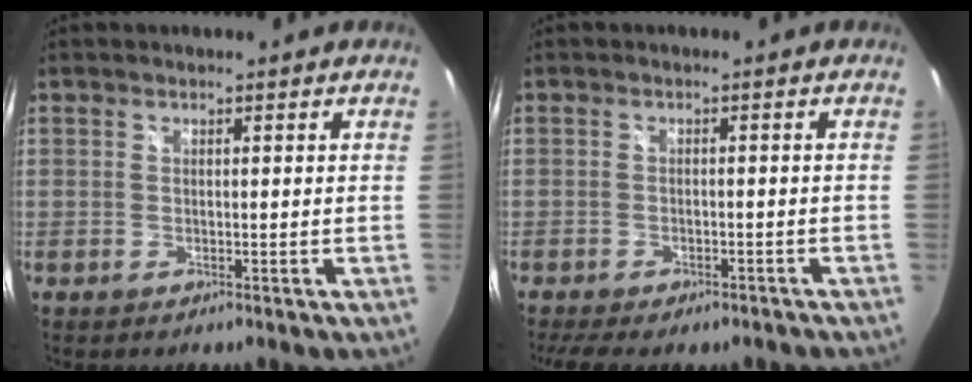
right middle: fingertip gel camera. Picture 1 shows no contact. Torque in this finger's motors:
{"motor_torque": [1.06, -1.08, 0.15, 0.06]}